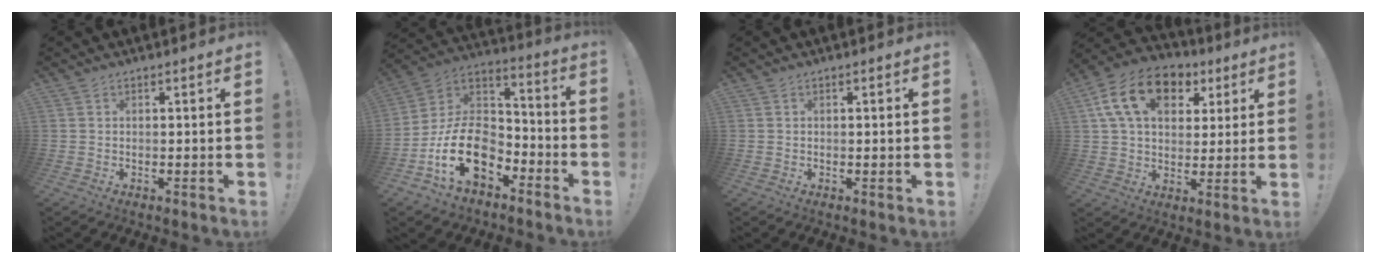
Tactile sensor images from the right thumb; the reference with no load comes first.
{"total": 19.8, "force": [-8.9, 12.9, 12.1], "torque": [-0.233, 0.050, -0.145]}
{"total": 0.6, "force": [-0.1, -0.1, 0.6], "torque": [-0.010, -0.001, -0.002]}
{"total": 17.1, "force": [7.0, 11.5, 10.5], "torque": [-0.175, -0.014, 0.131]}